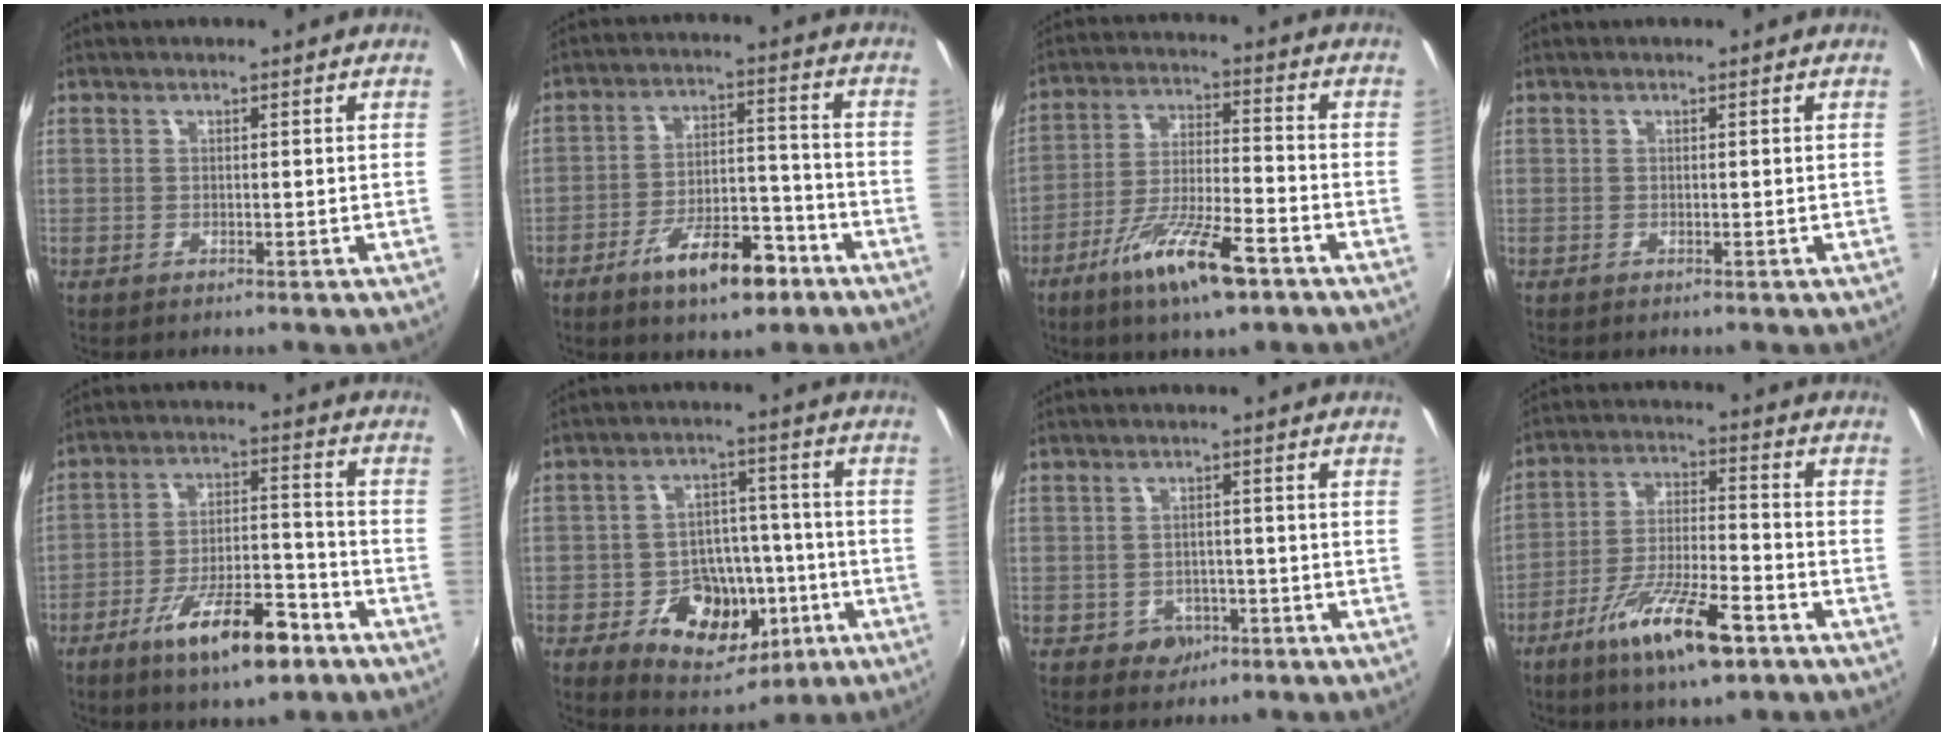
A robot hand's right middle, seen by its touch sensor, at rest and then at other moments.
{"total": 11.9, "force": [-7.3, 4.5, 8.3], "torque": [-0.148, 0.012, -0.111]}
{"total": 13.0, "force": [-7.9, 2.6, 10.0], "torque": [-0.202, -0.019, -0.141]}
{"total": 0.0}
{"total": 13.6, "force": [-8.3, 4.0, 10.1], "torque": [-0.183, -0.002, -0.133]}
{"total": 14.4, "force": [-5.6, 10.7, 7.7], "torque": [-0.148, 0.023, -0.068]}
{"total": 4.1, "force": [-1.8, 3.5, 0.9], "torque": [-0.029, 0.006, -0.020]}
{"total": 13.9, "force": [-8.3, 3.3, 10.6], "torque": [-0.212, -0.020, -0.149]}